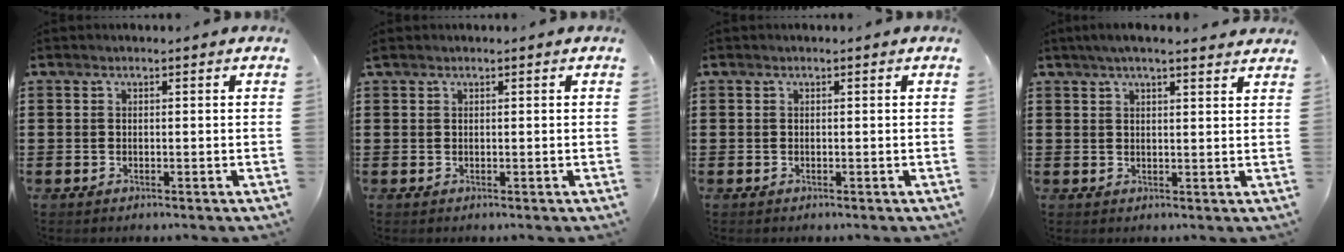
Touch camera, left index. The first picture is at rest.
{"total": 0.0}
{"total": 0.0}
{"total": 3.4, "force": [2.7, 0.5, 1.9], "torque": [-0.042, 0.003, 0.050]}